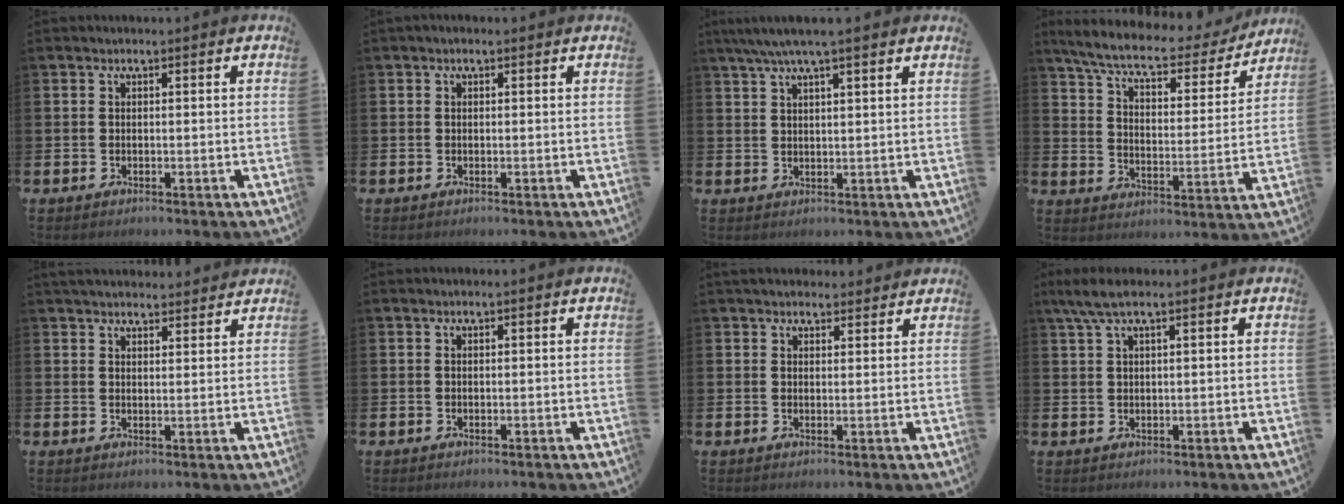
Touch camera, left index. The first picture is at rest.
{"total": 0.0}
{"total": 4.8, "force": [3.9, 0.3, 2.7], "torque": [-0.057, -0.006, 0.070]}
{"total": 7.3, "force": [6.5, 1.4, 3.2], "torque": [-0.093, -0.042, 0.106]}
{"total": 3.3, "force": [3.3, 0.7, 0.2], "torque": [0.002, -0.018, 0.058]}
{"total": 0.0}
{"total": 2.6, "force": [2.5, 0.9, 0.1], "torque": [0.006, -0.010, 0.043]}
{"total": 3.7, "force": [2.4, 0.7, 2.7], "torque": [-0.059, 0.001, 0.045]}